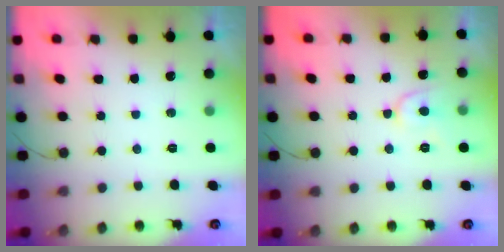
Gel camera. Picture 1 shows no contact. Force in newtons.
{"total": 7.3, "press": 7.2, "slide": 0.8}